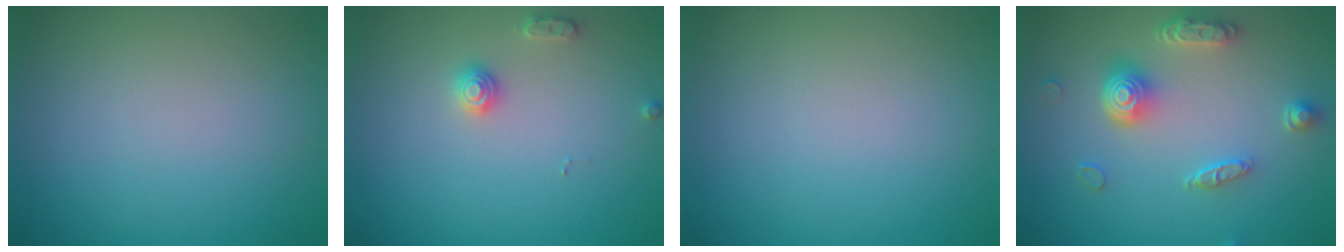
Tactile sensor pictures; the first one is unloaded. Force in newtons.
{"total": 1.7, "press": 1.7, "slide": 0.3}
{"total": 0.0}
{"total": 4.5, "press": 3.5, "slide": 2.9}